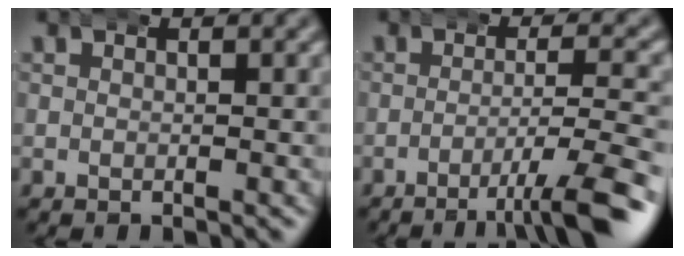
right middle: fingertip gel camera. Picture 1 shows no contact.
{"total": 6.3, "force": [-3.8, 0.6, 5.1], "torque": [-0.069, -0.006, -0.056]}